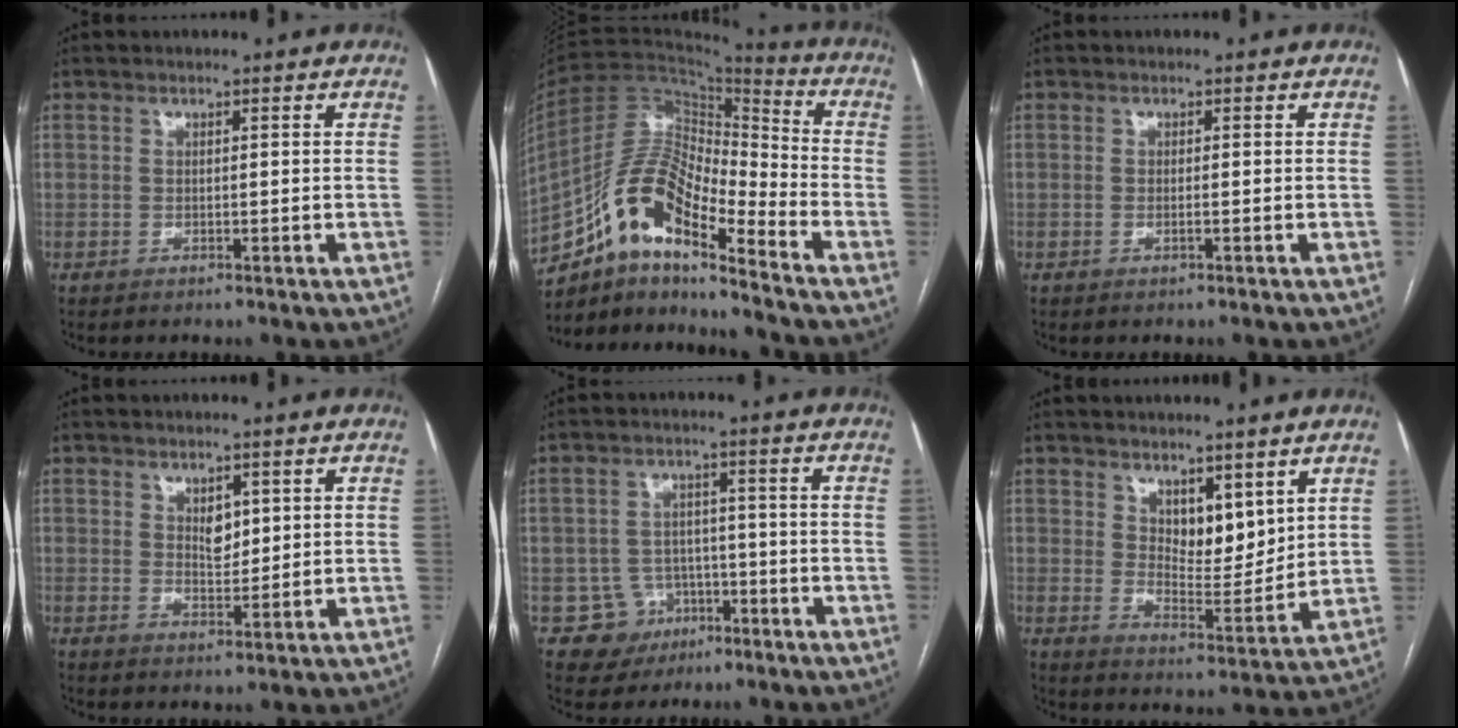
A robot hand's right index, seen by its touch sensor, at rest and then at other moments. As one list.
[{"total": 15.4, "force": [-9.9, 3.9, 11.1], "torque": [-0.207, 0.032, -0.172]}, {"total": 0.7, "force": [-0.3, 0.0, 0.7], "torque": [-0.015, 0.000, -0.003]}, {"total": 3.1, "force": [1.3, 1.8, 2.2], "torque": [-0.034, -0.003, 0.024]}, {"total": 6.1, "force": [-2.5, 5.5, 0.2], "torque": [0.006, 0.015, -0.030]}, {"total": 7.4, "force": [4.4, 3.4, 4.9], "torque": [-0.079, -0.012, 0.085]}]